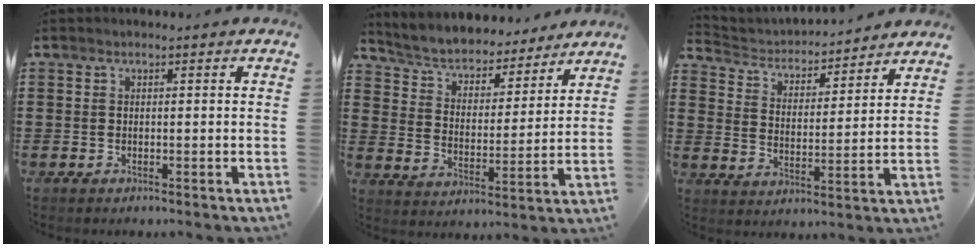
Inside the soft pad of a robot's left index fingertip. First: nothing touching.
{"total": 4.7, "force": [4.5, 1.0, 0.8], "torque": [-0.043, -0.036, 0.071]}
{"total": 3.2, "force": [3.2, 0.7, 0.1], "torque": [-0.024, -0.028, 0.047]}